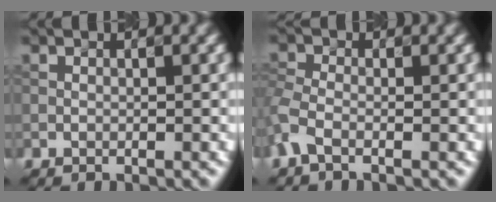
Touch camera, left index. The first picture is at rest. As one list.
[{"total": 2.1, "force": [-1.2, 1.0, 1.4], "torque": [-0.040, 0.000, -0.037]}]